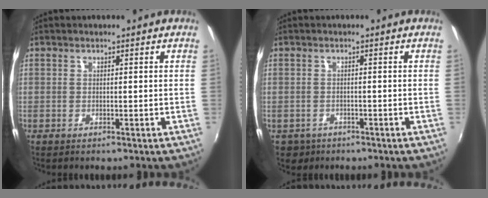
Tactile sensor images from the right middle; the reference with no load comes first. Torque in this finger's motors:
{"motor_torque": [0.42, -0.41, 0.09, 0.02]}